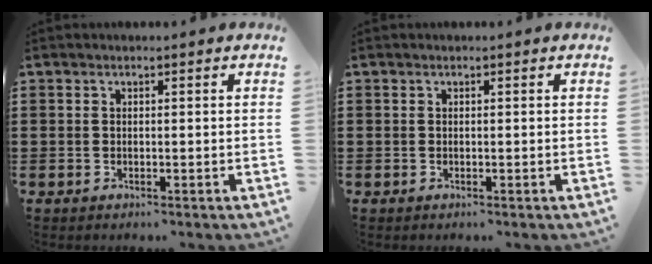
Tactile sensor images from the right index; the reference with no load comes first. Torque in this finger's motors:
{"motor_torque": [-0.01, 0.01, 0.00, 0.00]}